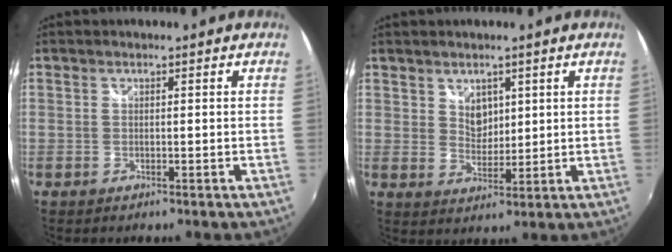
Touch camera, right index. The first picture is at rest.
{"total": 2.1, "force": [1.4, 1.4, 0.8], "torque": [-0.008, 0.000, 0.026]}